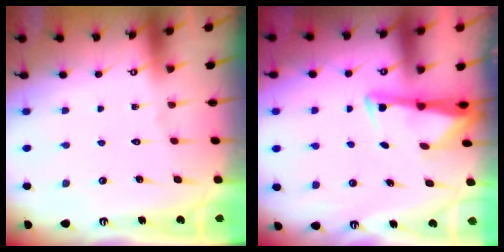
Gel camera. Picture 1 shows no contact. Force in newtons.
{"total": 3.0, "press": 3.0, "slide": 0.4}